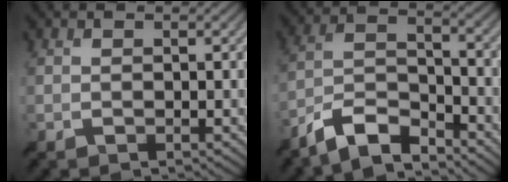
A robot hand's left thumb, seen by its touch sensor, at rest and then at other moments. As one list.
[{"total": 7.9, "force": [-6.6, 2.1, 3.8], "torque": [-0.075, 0.001, -0.141]}]